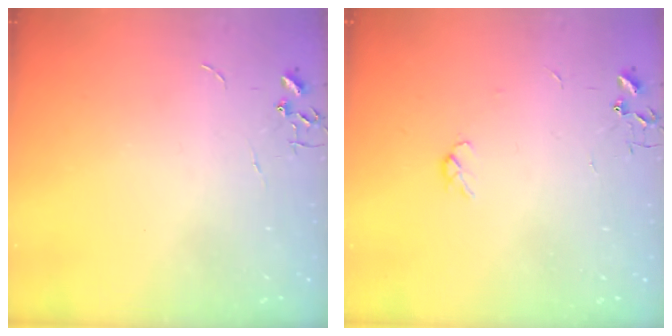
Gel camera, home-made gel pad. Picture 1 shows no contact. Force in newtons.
{"total": 3.6, "press": 3.5, "slide": 0.6}